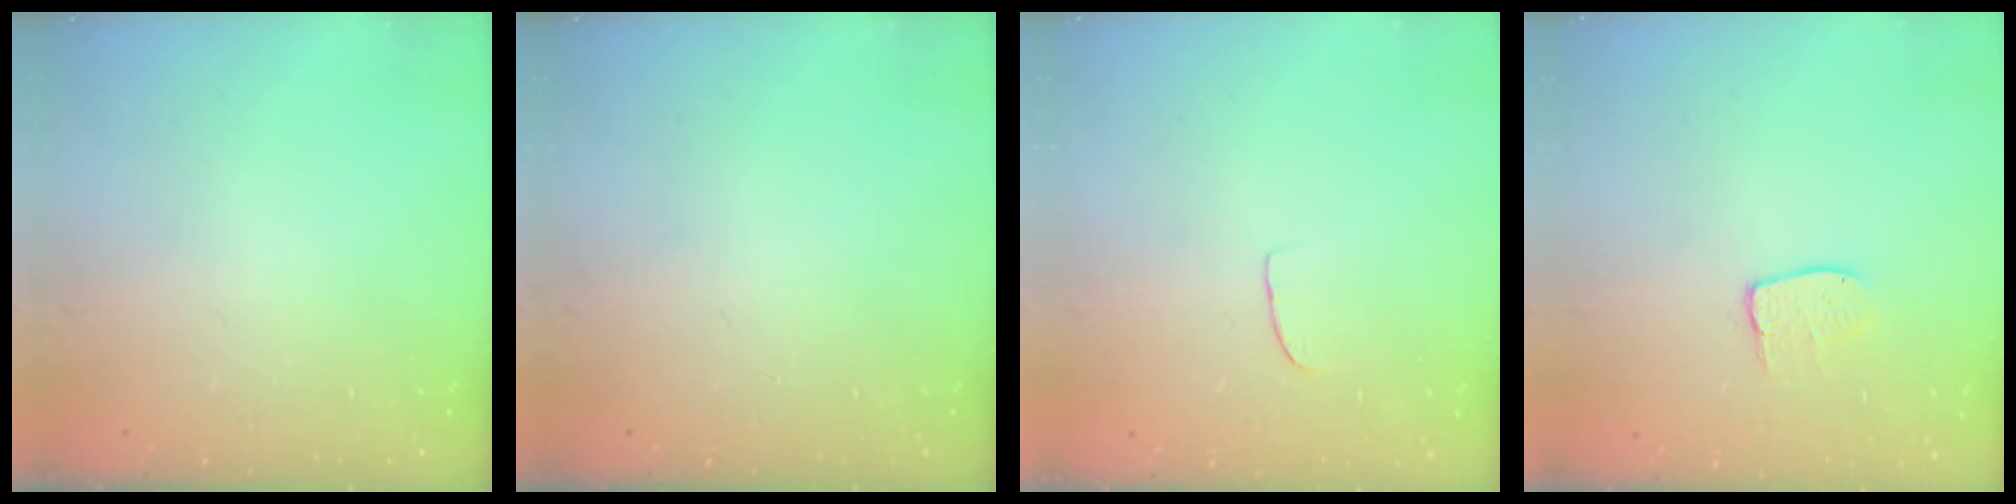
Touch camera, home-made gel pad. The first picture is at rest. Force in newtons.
{"total": 0.0}
{"total": 5.7, "press": 5.7, "slide": 0.5}
{"total": 6.3, "press": 6.3, "slide": 0.2}